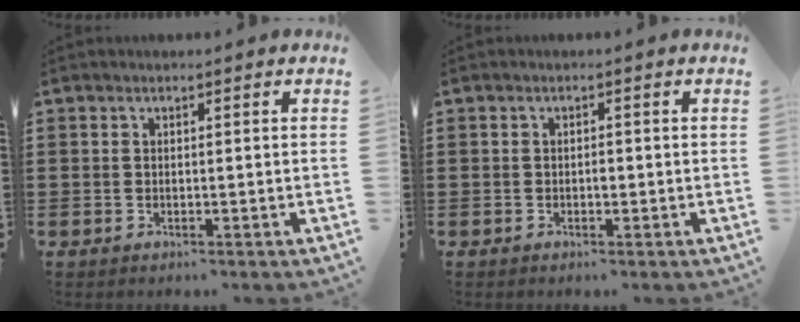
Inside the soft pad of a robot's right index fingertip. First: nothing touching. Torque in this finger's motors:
{"motor_torque": [0.33, -0.25, 0.02, 0.04]}